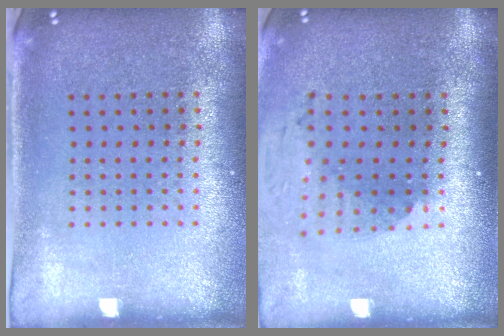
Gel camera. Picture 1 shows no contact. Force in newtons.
{"total": 1.9, "press": 1.4, "slide": 1.3}